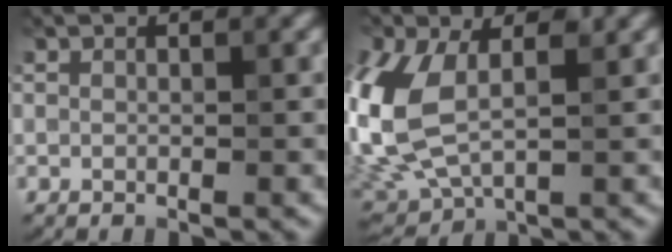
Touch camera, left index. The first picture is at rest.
{"total": 10.7, "force": [1.1, 6.5, 8.5], "torque": [-0.218, -0.006, 0.021]}